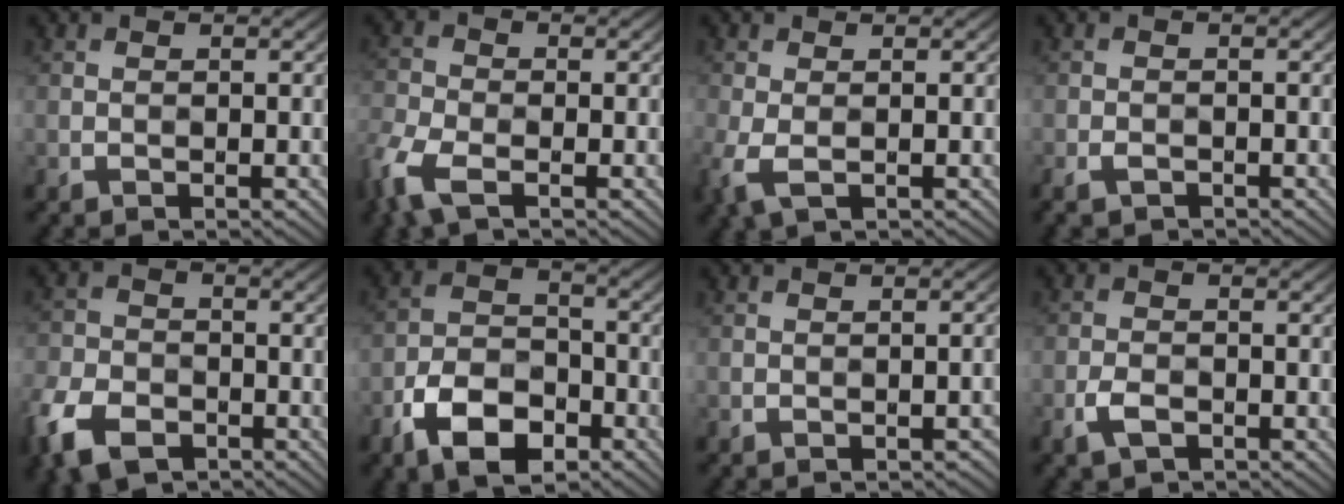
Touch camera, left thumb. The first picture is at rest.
{"total": 6.6, "force": [-3.4, 3.6, 4.4], "torque": [-0.111, -0.017, -0.081]}
{"total": 3.7, "force": [-0.6, 2.2, 3.0], "torque": [-0.068, -0.017, -0.016]}
{"total": 3.4, "force": [-2.5, 1.7, 1.5], "torque": [-0.024, -0.002, -0.036]}
{"total": 9.5, "force": [-4.8, 6.1, 5.6], "torque": [-0.139, -0.026, -0.098]}
{"total": 9.0, "force": [-4.1, 5.4, 5.9], "torque": [-0.112, -0.007, -0.086]}
{"total": 2.5, "force": [-2.0, 0.8, 1.2], "torque": [-0.013, 0.015, -0.017]}
{"total": 3.1, "force": [-0.8, 1.8, 2.4], "torque": [-0.047, -0.002, -0.022]}